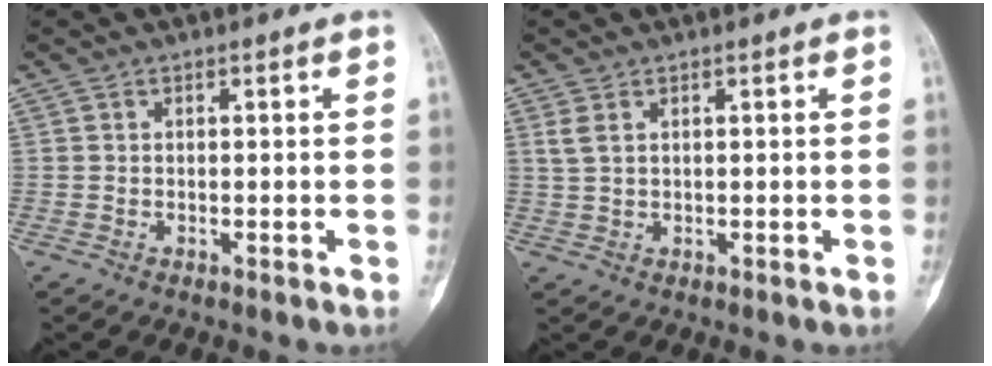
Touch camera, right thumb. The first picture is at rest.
{"total": 2.1, "force": [1.0, 1.1, 1.5], "torque": [-0.035, 0.005, 0.029]}